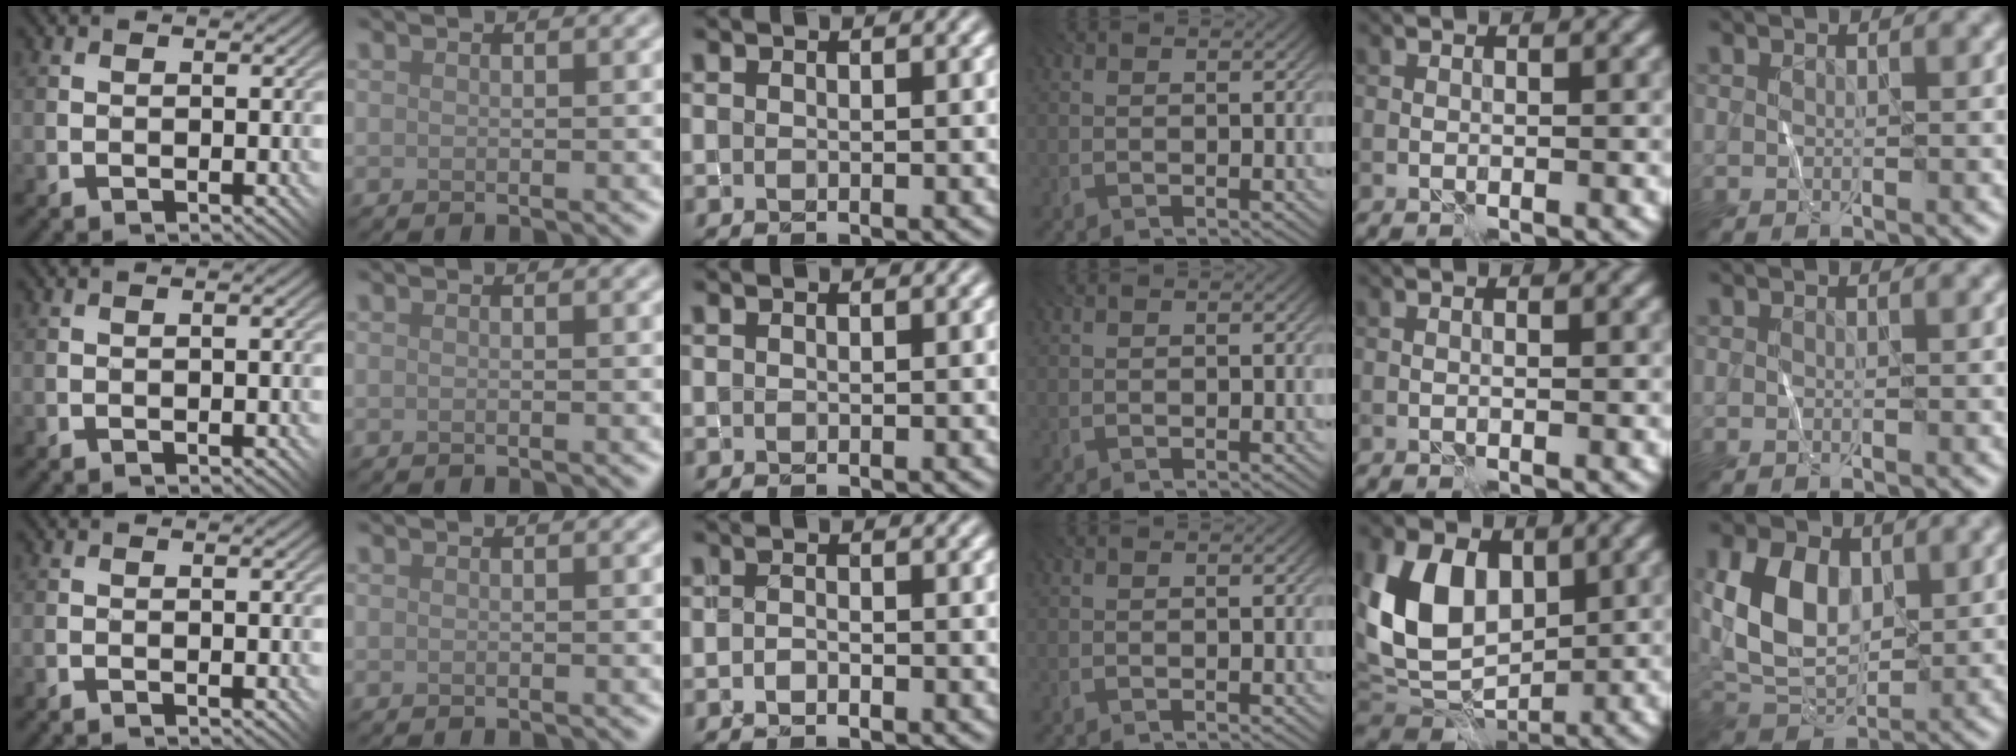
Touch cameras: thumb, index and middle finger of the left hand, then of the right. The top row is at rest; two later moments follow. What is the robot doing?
{"motion": "fold", "object": "shorts"}